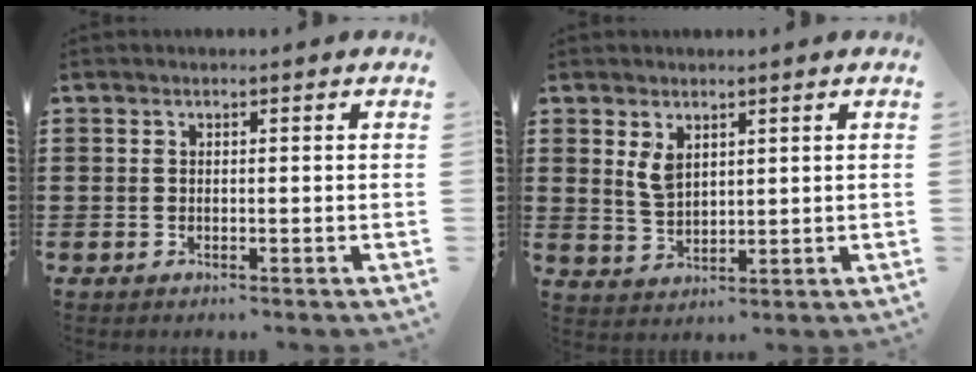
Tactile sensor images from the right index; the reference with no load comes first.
{"total": 3.5, "force": [1.9, 2.0, 2.1], "torque": [-0.049, 0.005, 0.036]}